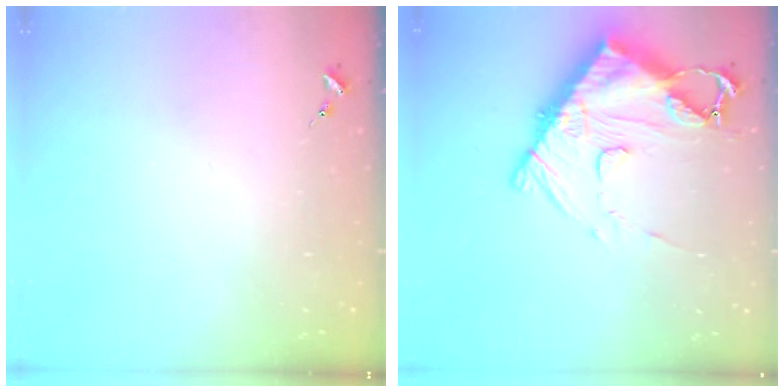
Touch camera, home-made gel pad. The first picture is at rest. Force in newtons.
{"total": 15.2, "press": 15.1, "slide": 1.6}